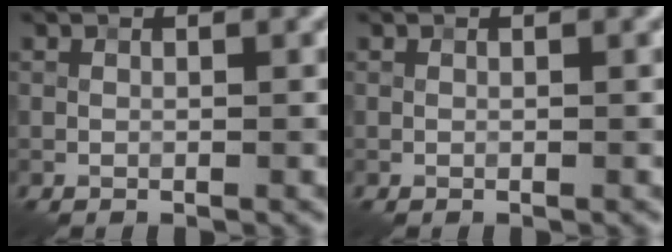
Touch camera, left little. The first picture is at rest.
{"total": 0.0}